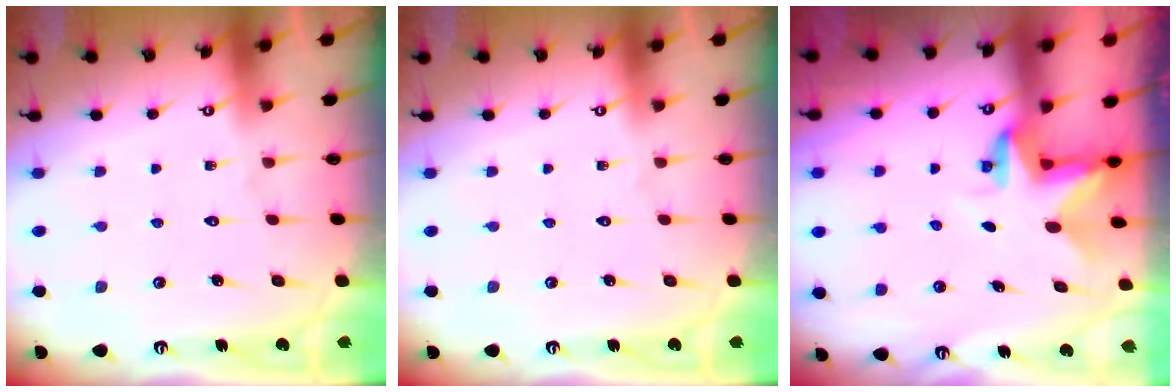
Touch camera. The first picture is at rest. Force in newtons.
{"total": 0.0}
{"total": 3.0, "press": 3.0, "slide": 0.1}